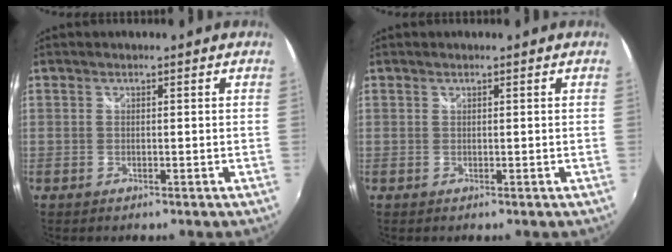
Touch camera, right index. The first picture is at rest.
{"total": 0.0}